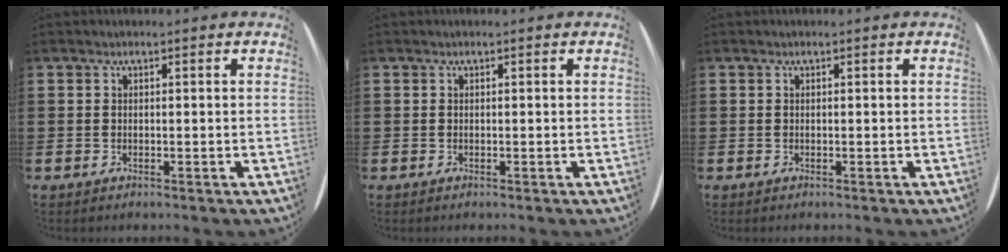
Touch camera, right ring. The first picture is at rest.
{"total": 0.0}
{"total": 0.0}